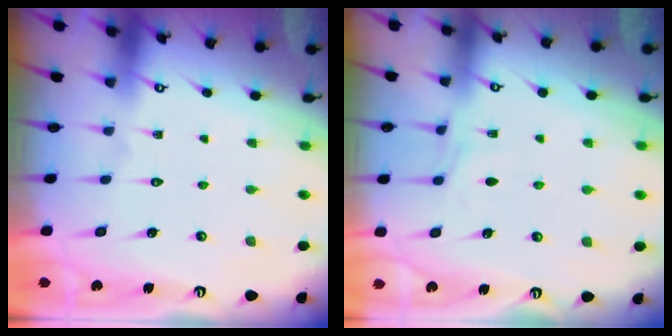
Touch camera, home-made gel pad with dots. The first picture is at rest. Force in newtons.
{"total": 5.3, "press": 5.3, "slide": 0.6}